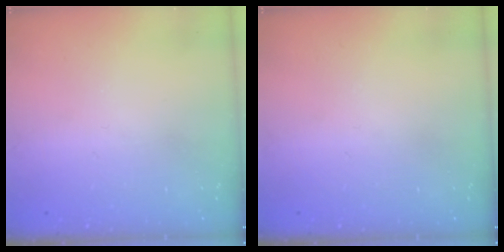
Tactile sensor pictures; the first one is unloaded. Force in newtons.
{"total": 0.0}